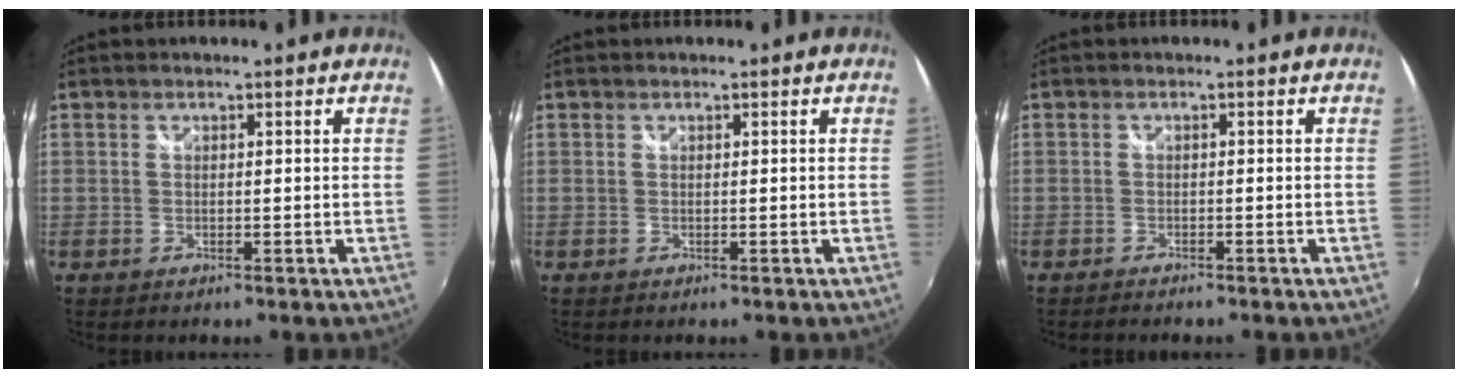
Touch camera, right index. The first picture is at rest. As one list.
[{"total": 0.0}, {"total": 2.1, "force": [-2.0, 0.4, 0.6], "torque": [-0.024, -0.010, -0.035]}]